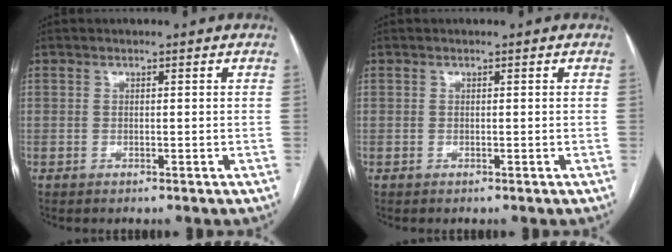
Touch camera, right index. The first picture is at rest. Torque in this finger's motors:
{"motor_torque": [0.00, 0.00, 0.00, 0.00]}